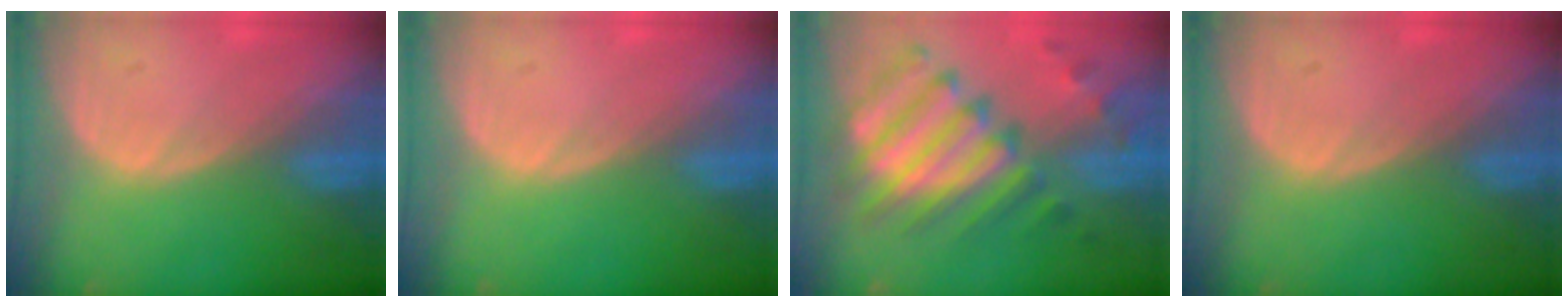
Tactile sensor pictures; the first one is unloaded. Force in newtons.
{"total": 0.0}
{"total": 11.4, "press": 10.6, "slide": 4.4}
{"total": 0.0}